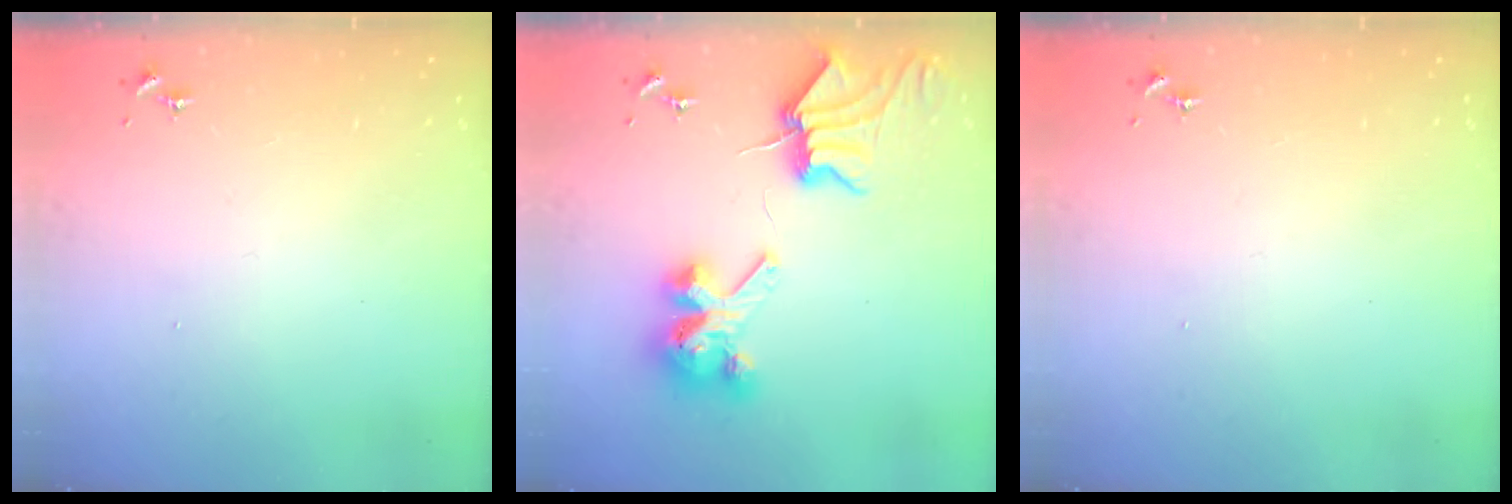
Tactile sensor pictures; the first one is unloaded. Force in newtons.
{"total": 10.3, "press": 10.2, "slide": 1.4}
{"total": 0.0}